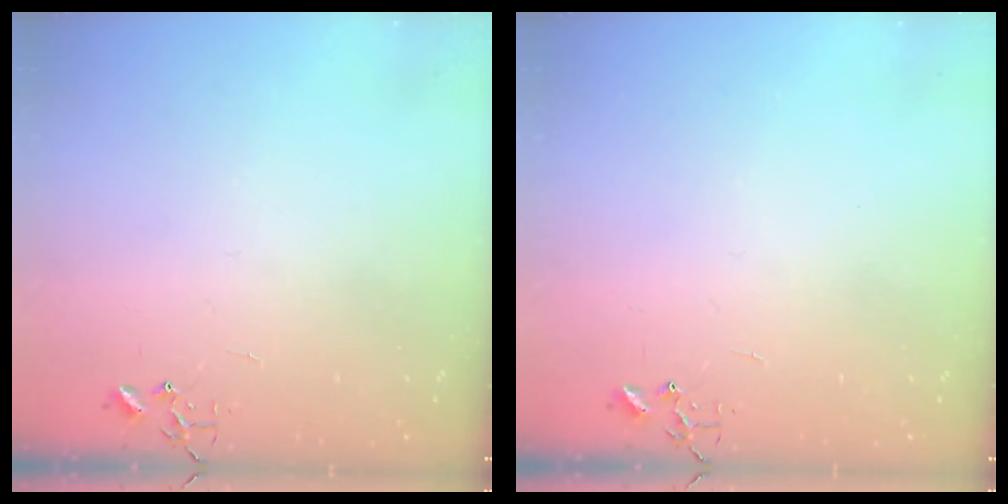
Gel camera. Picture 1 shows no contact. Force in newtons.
{"total": 0.0}